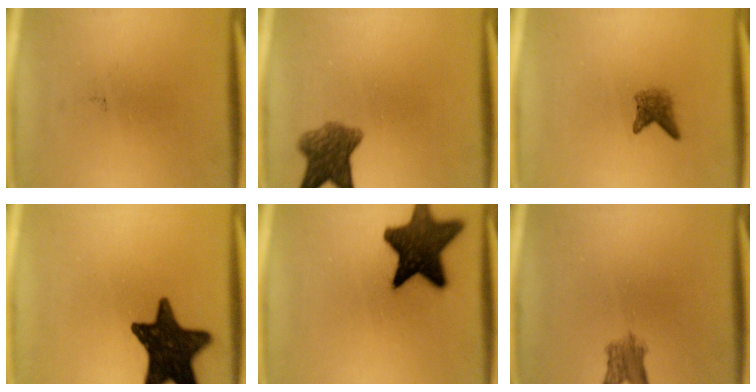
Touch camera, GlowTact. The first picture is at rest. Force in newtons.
{"total": 6.7}
{"total": 2.4}
{"total": 16.0}
{"total": 15.2}
{"total": 3.2}